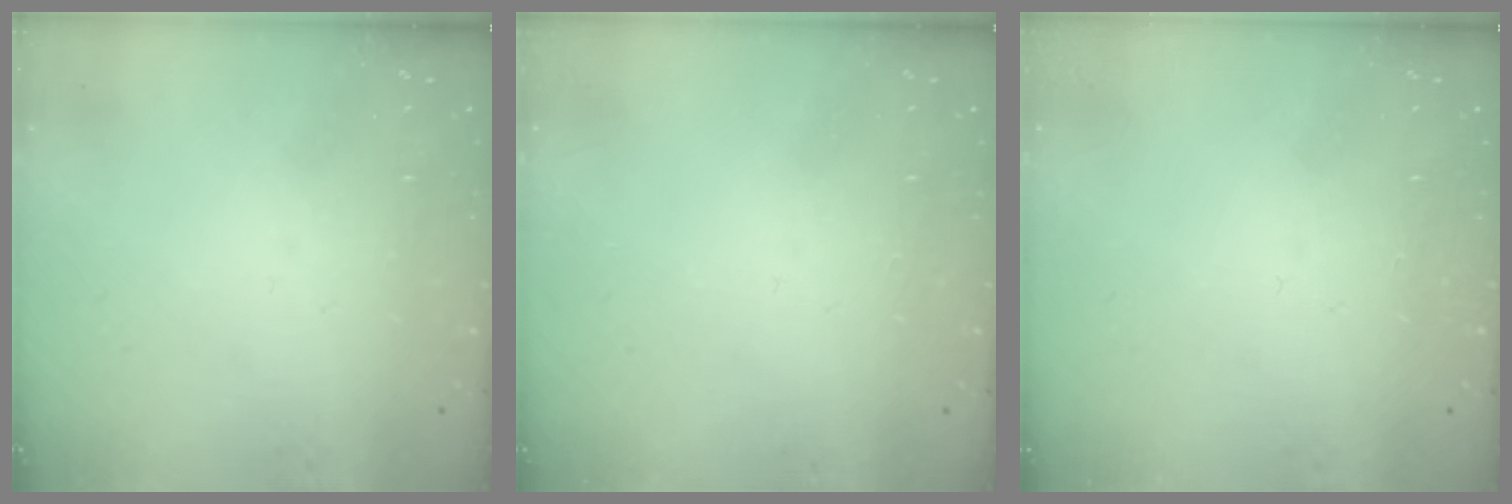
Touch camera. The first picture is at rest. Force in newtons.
{"total": 0.0}
{"total": 0.0}